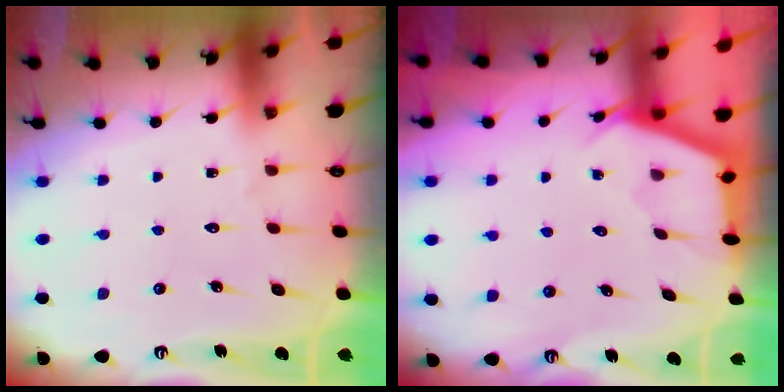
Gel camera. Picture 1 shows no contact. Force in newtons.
{"total": 2.4, "press": 2.4, "slide": 0.1}